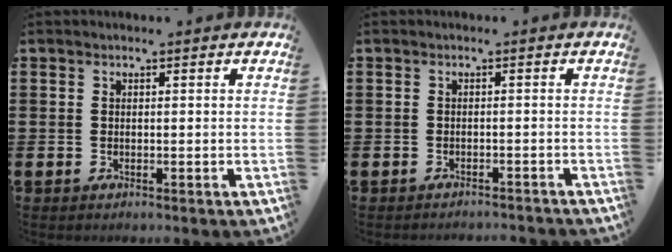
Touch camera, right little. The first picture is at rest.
{"total": 1.0, "force": [-0.9, -0.1, -0.1], "torque": [-0.001, 0.002, -0.020]}